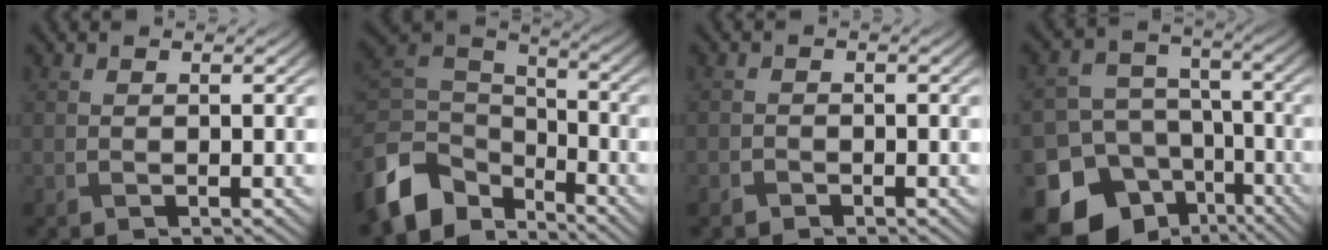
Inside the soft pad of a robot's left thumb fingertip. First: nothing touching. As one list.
[{"total": 11.2, "force": [-6.3, 7.4, 5.5], "torque": [-0.157, -0.013, -0.126]}, {"total": 1.1, "force": [-0.8, 0.7, 0.0], "torque": [0.003, -0.001, -0.019]}, {"total": 17.0, "force": [-10.0, 13.0, 4.7], "torque": [-0.133, -0.071, -0.148]}]